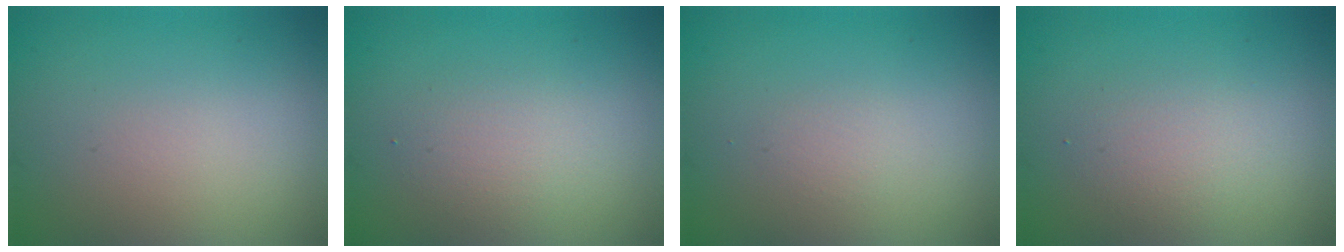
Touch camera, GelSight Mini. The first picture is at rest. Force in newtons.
{"total": 2.0, "press": 2.0, "slide": 0.2}
{"total": 0.0}
{"total": 2.0, "press": 2.0, "slide": 0.1}